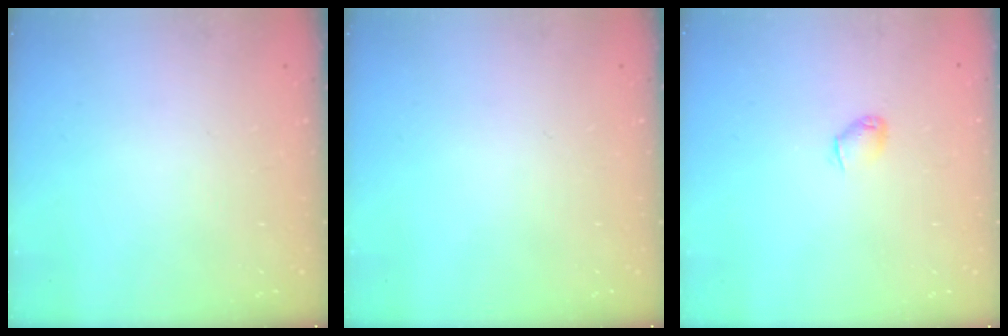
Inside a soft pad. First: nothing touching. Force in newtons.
{"total": 0.0}
{"total": 3.3, "press": 3.2, "slide": 0.7}